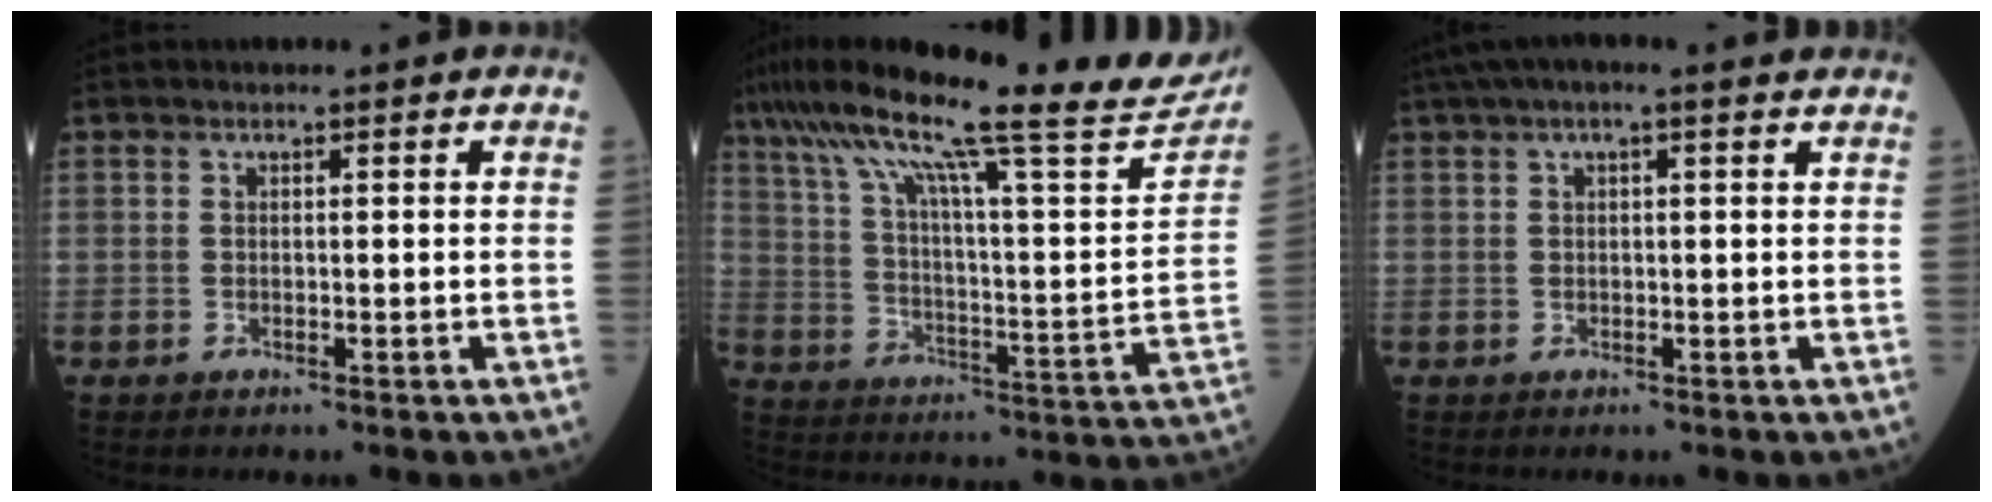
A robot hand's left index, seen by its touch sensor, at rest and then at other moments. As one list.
[{"total": 31.7, "force": [25.1, 3.2, 19.0], "torque": [-0.292, -0.018, 0.342]}, {"total": 7.1, "force": [5.2, 1.1, 4.7], "torque": [-0.087, 0.045, 0.073]}]